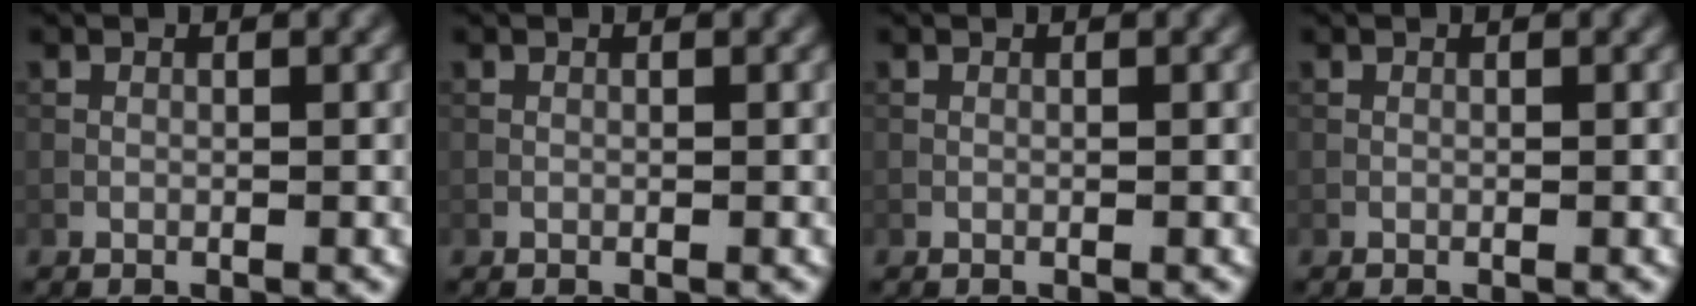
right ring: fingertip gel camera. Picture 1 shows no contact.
{"total": 0.0}
{"total": 0.0}
{"total": 0.0}